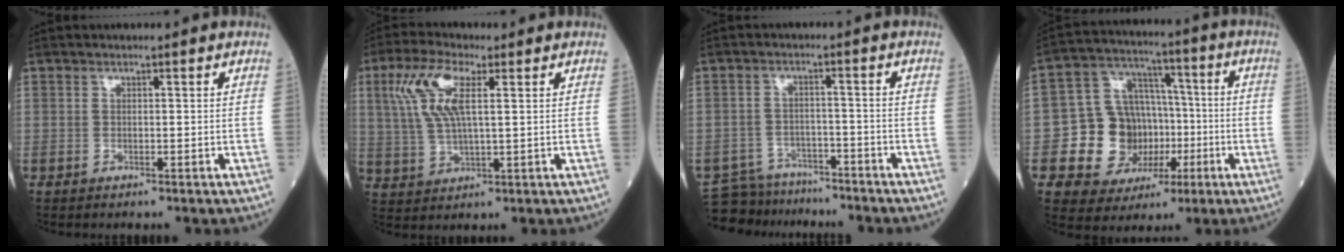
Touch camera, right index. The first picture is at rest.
{"total": 9.1, "force": [3.0, 2.6, 8.1], "torque": [-0.186, 0.016, 0.062]}
{"total": 8.8, "force": [-8.4, 2.8, -0.1], "torque": [0.003, 0.017, -0.129]}
{"total": 13.3, "force": [-2.8, 10.8, 7.2], "torque": [-0.128, 0.034, -0.032]}